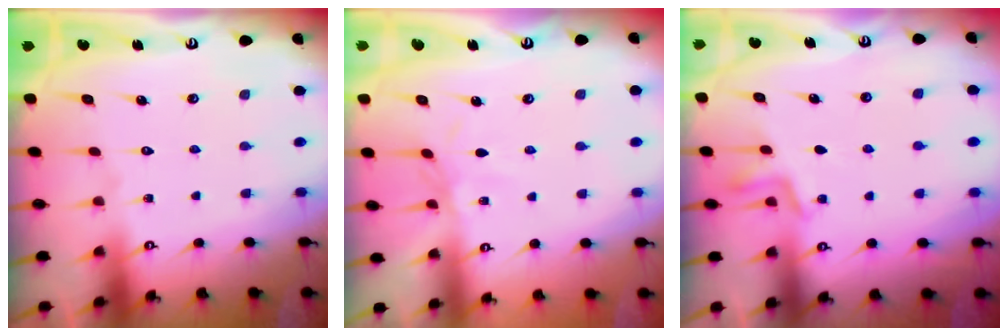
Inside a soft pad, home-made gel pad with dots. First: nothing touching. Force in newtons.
{"total": 2.6, "press": 2.6, "slide": 0.4}
{"total": 3.8, "press": 3.6, "slide": 1.4}